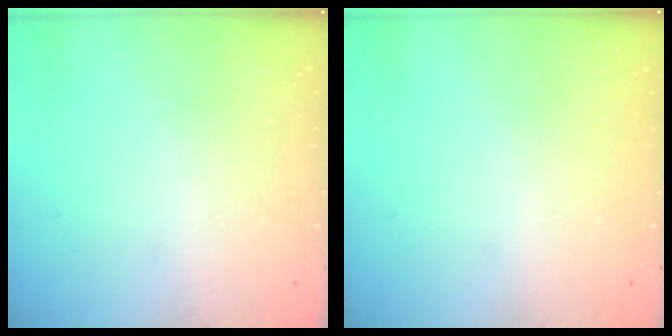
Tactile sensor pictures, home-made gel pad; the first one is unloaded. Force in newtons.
{"total": 0.0}